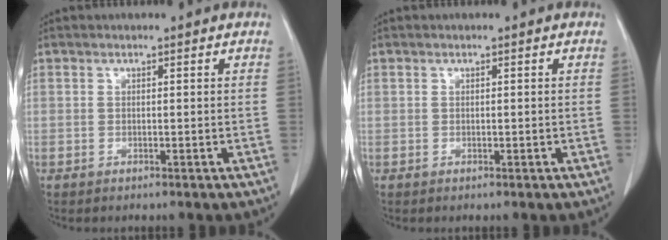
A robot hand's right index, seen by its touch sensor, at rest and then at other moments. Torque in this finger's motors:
{"motor_torque": [0.00, 0.06, 0.00, 0.00]}